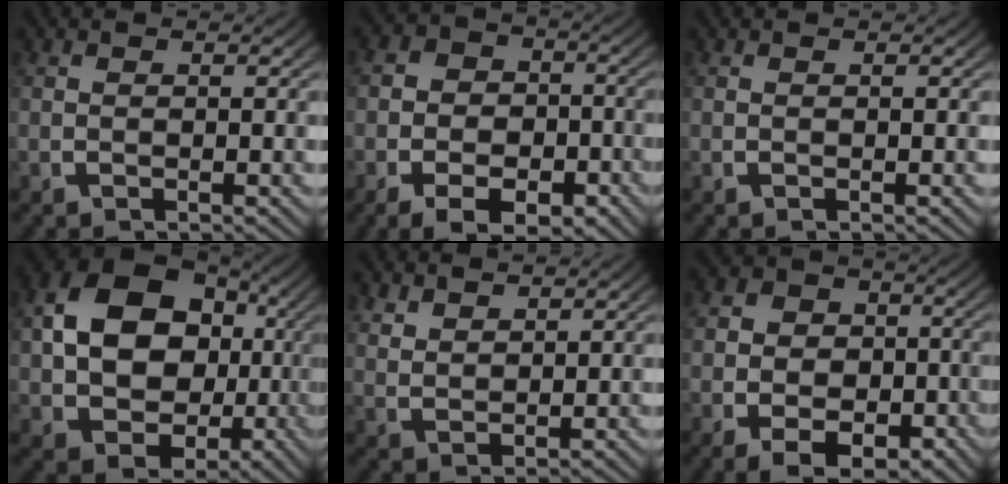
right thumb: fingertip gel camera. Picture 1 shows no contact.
{"total": 6.6, "force": [-2.3, 4.9, 3.8], "torque": [-0.059, -0.028, -0.031]}
{"total": 0.0}
{"total": 12.6, "force": [1.2, 9.3, 8.5], "torque": [-0.187, -0.041, 0.037]}
{"total": 2.6, "force": [2.3, 0.8, 0.8], "torque": [-0.012, 0.000, 0.051]}
{"total": 7.4, "force": [-1.9, 5.8, 4.2], "torque": [-0.076, -0.033, -0.021]}